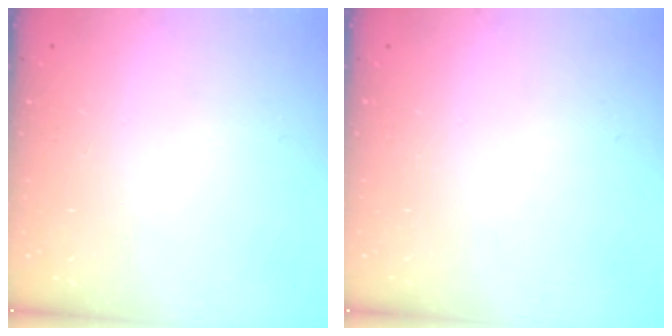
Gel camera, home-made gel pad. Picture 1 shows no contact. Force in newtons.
{"total": 0.0}